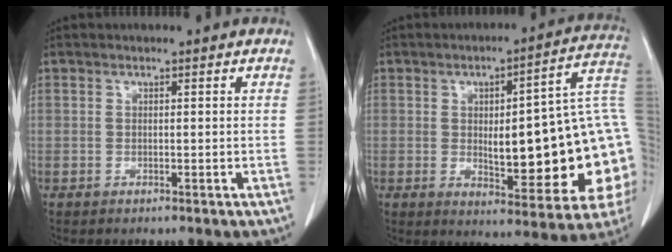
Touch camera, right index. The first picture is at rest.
{"total": 22.8, "force": [-1.0, 5.2, 22.2], "torque": [-0.221, 0.024, -0.003]}